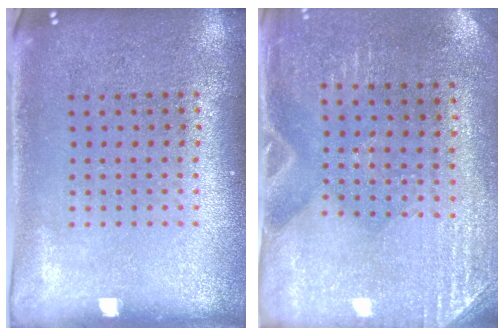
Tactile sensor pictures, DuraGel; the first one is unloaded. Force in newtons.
{"total": 2.8, "press": 2.5, "slide": 1.3}